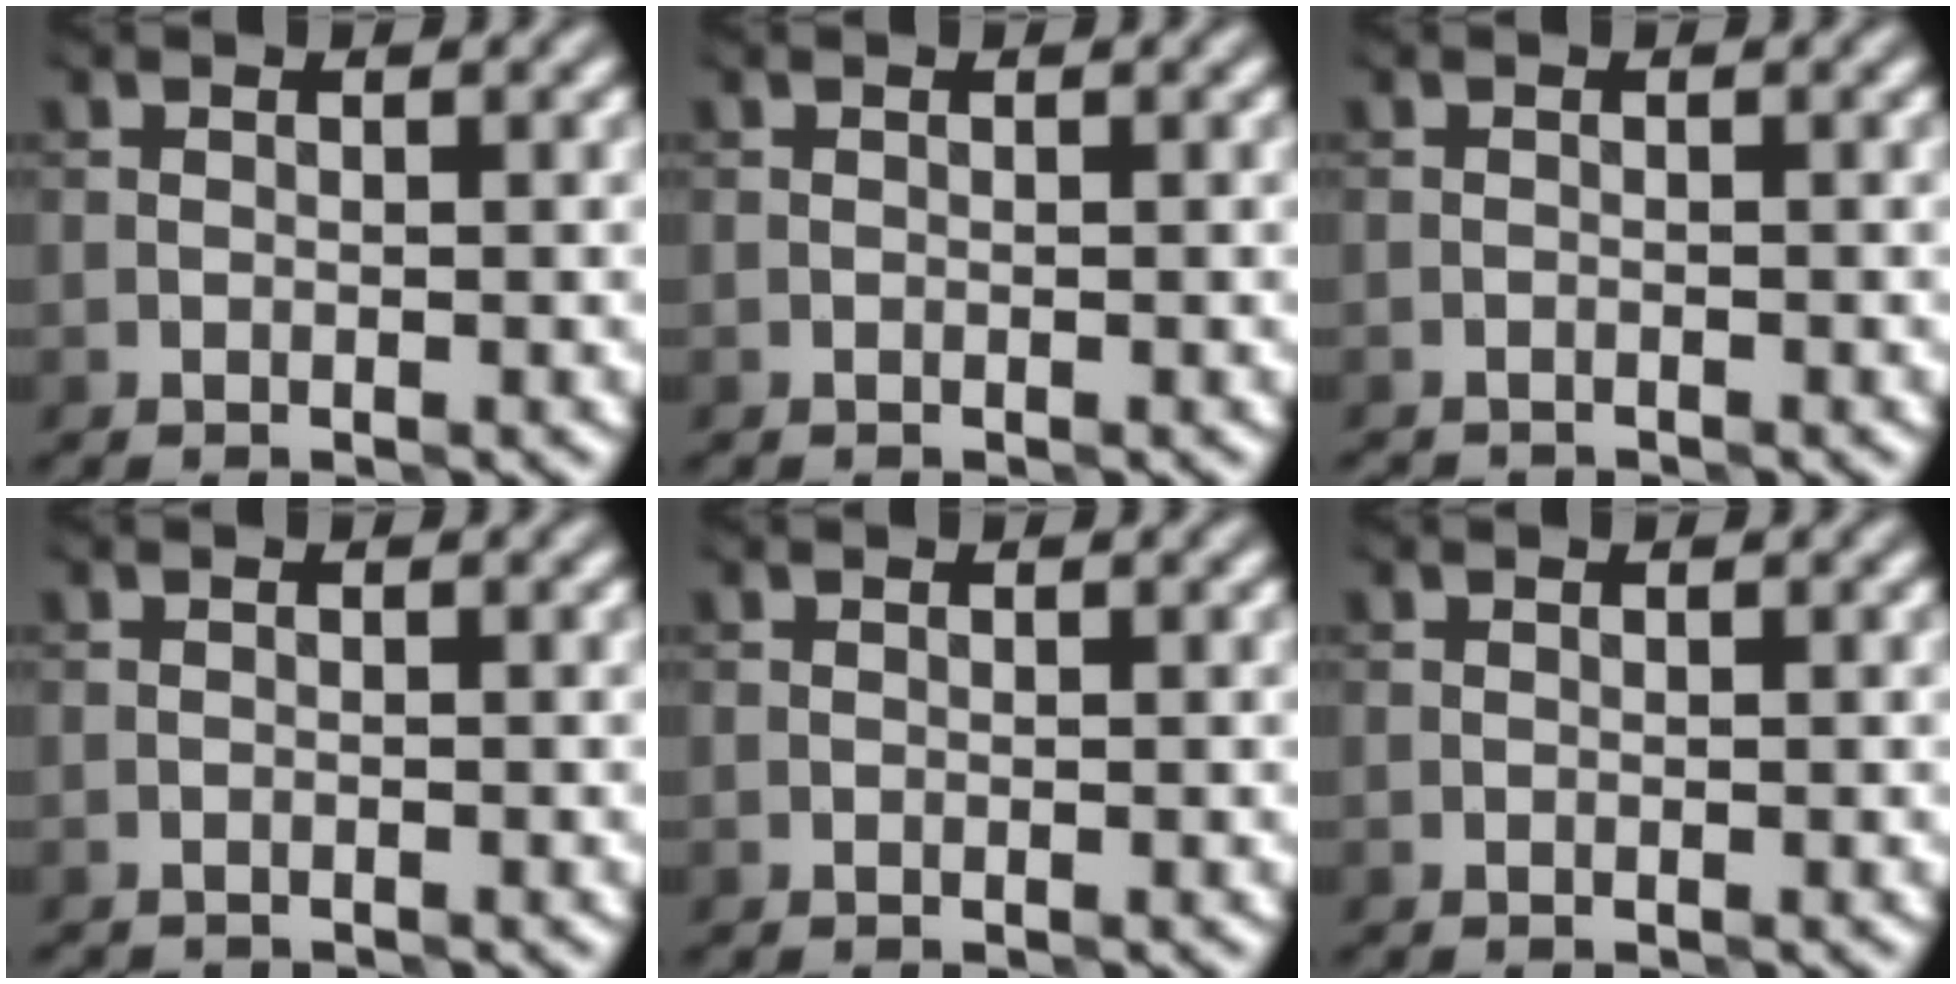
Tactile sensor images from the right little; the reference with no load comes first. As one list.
[{"total": 0.0}, {"total": 0.9, "force": [-0.9, 0.0, -0.2], "torque": [0.003, -0.005, -0.023]}, {"total": 0.6, "force": [-0.6, 0.0, -0.2], "torque": [0.005, 0.000, -0.014]}, {"total": 0.0}, {"total": 0.0}]